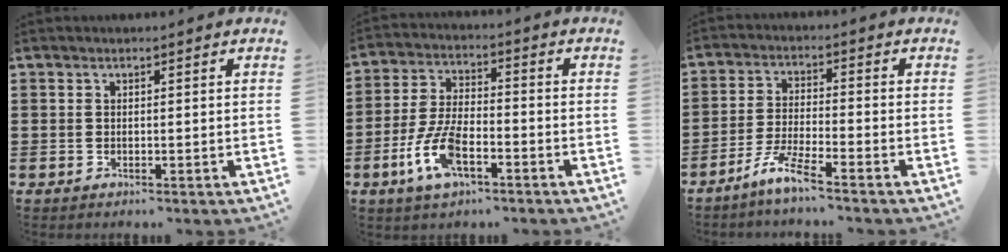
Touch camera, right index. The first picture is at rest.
{"total": 8.7, "force": [-3.9, 3.6, 6.9], "torque": [-0.167, -0.007, -0.075]}
{"total": 5.2, "force": [-4.3, -0.1, 2.9], "torque": [-0.078, -0.013, -0.089]}